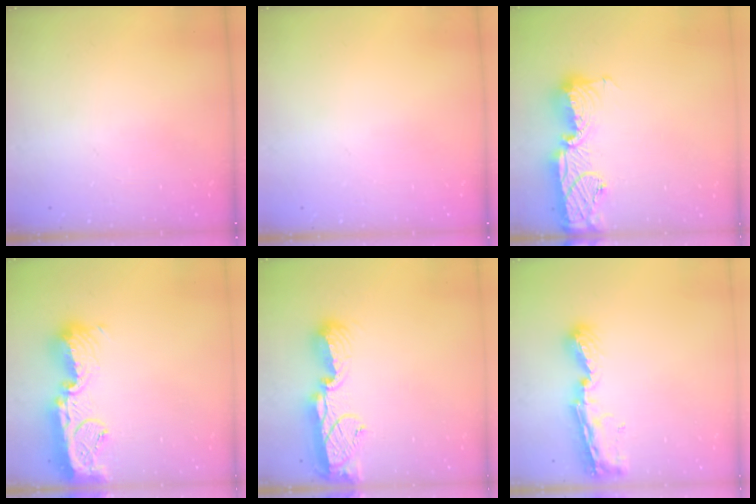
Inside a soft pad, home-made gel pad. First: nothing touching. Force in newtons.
{"total": 0.0}
{"total": 17.0, "press": 16.3, "slide": 4.7}
{"total": 16.6, "press": 16.6, "slide": 1.4}
{"total": 11.4, "press": 11.3, "slide": 1.5}
{"total": 9.3, "press": 9.3, "slide": 1.0}